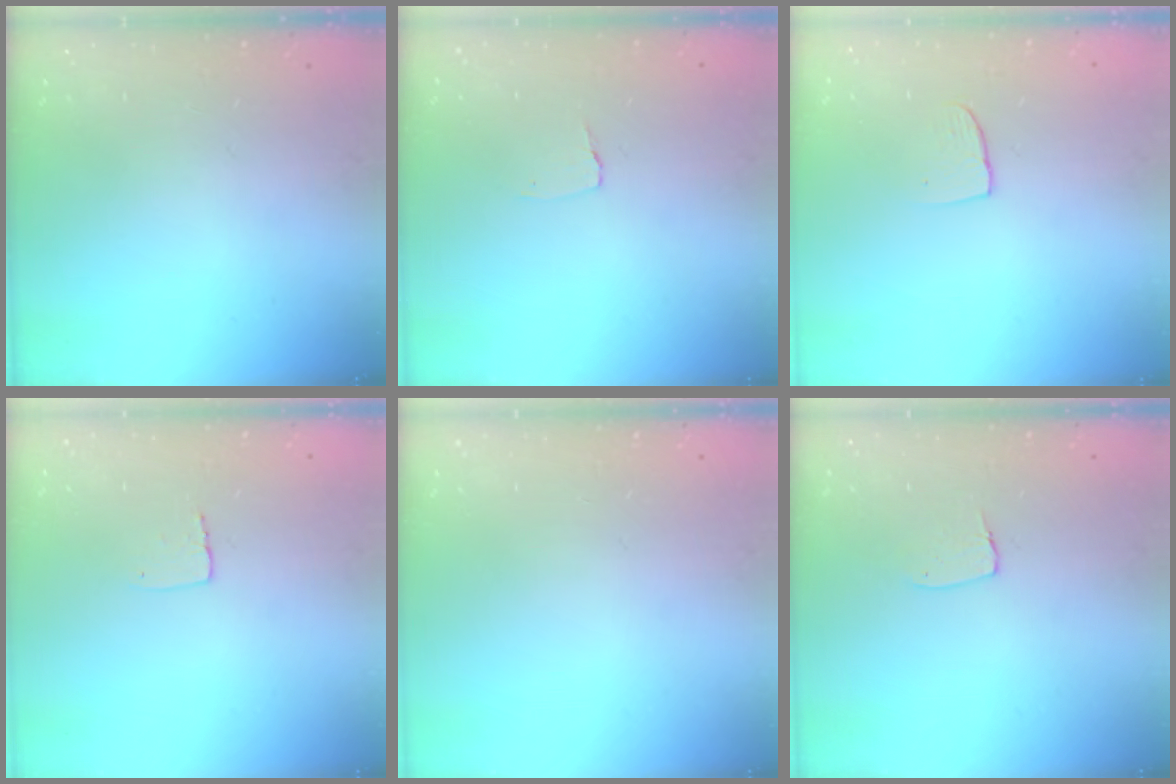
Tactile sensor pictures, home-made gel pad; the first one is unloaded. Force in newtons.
{"total": 2.6, "press": 2.6, "slide": 0.2}
{"total": 4.9, "press": 4.9, "slide": 0.4}
{"total": 4.0, "press": 4.0, "slide": 0.3}
{"total": 0.0}
{"total": 4.6, "press": 4.6, "slide": 0.3}